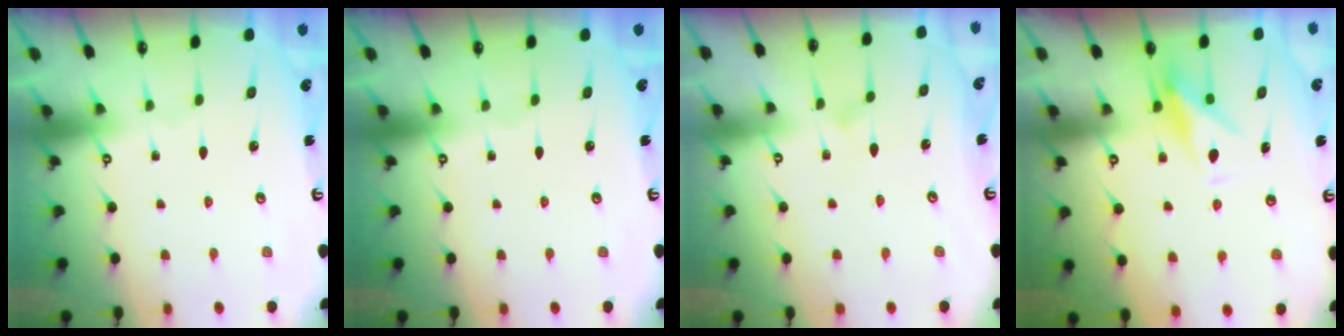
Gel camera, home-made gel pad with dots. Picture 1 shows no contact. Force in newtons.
{"total": 0.0}
{"total": 7.3, "press": 7.3, "slide": 0.4}
{"total": 7.7, "press": 7.7, "slide": 0.4}